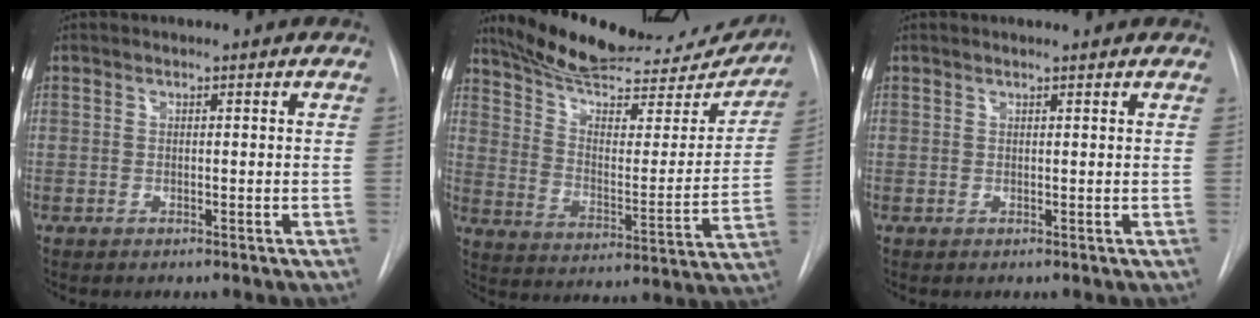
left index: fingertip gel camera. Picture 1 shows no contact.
{"total": 26.4, "force": [23.6, 6.7, 9.9], "torque": [-0.152, -0.045, 0.314]}
{"total": 1.5, "force": [1.4, 0.2, 0.5], "torque": [-0.012, 0.006, 0.010]}